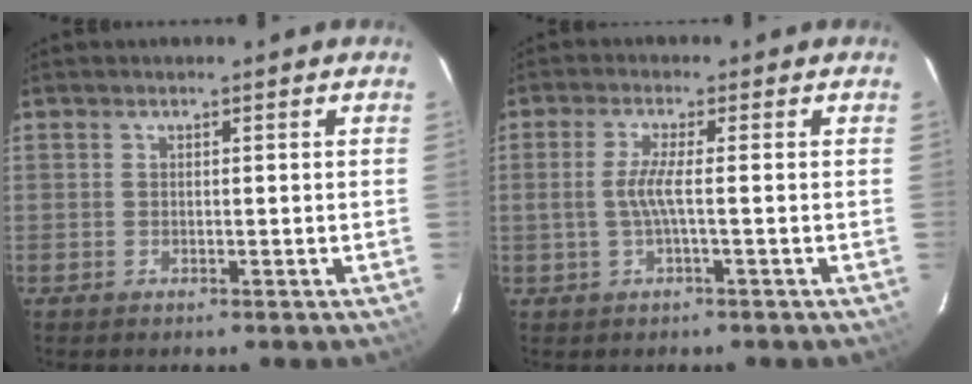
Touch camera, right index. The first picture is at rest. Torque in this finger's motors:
{"motor_torque": [-0.04, 0.04, 0.01, 0.04]}